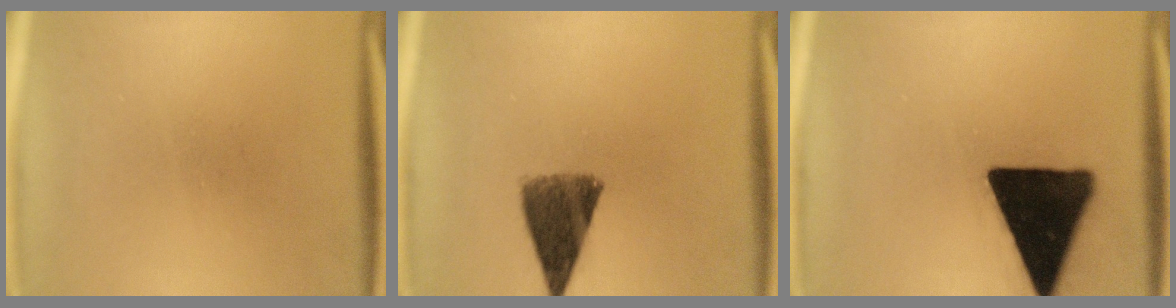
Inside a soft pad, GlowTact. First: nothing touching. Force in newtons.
{"total": 8.8}
{"total": 19.8}